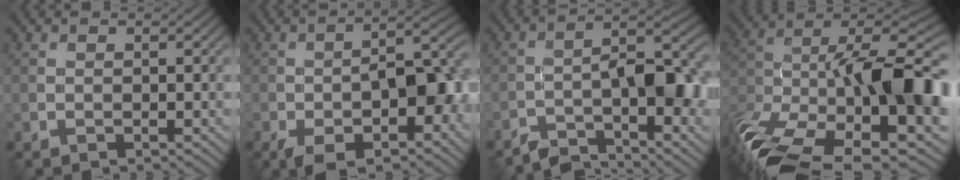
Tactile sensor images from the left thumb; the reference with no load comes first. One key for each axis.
{"total": 13.0, "fx": -4.8, "fy": 5.8, "fz": 10.6, "tx": -0.162, "ty": -0.015, "tz": -0.079}
{"total": 9.0, "fx": -5.3, "fy": 2.9, "fz": 6.7, "tx": -0.094, "ty": 0.005, "tz": -0.100}
{"total": 18.2, "fx": -5.6, "fy": 10.1, "fz": 14.1, "tx": -0.296, "ty": -0.022, "tz": -0.089}